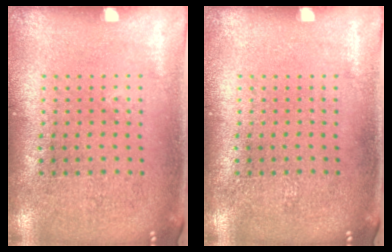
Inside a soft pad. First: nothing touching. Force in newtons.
{"total": 0.0}